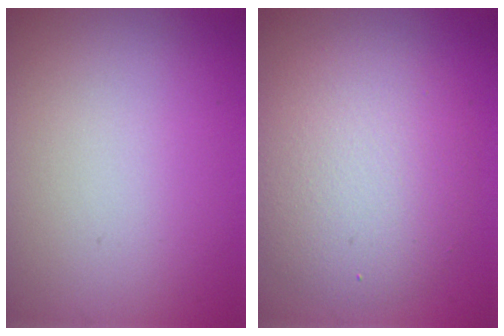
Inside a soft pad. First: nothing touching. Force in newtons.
{"total": 6.2, "press": 6.2, "slide": 0.6}